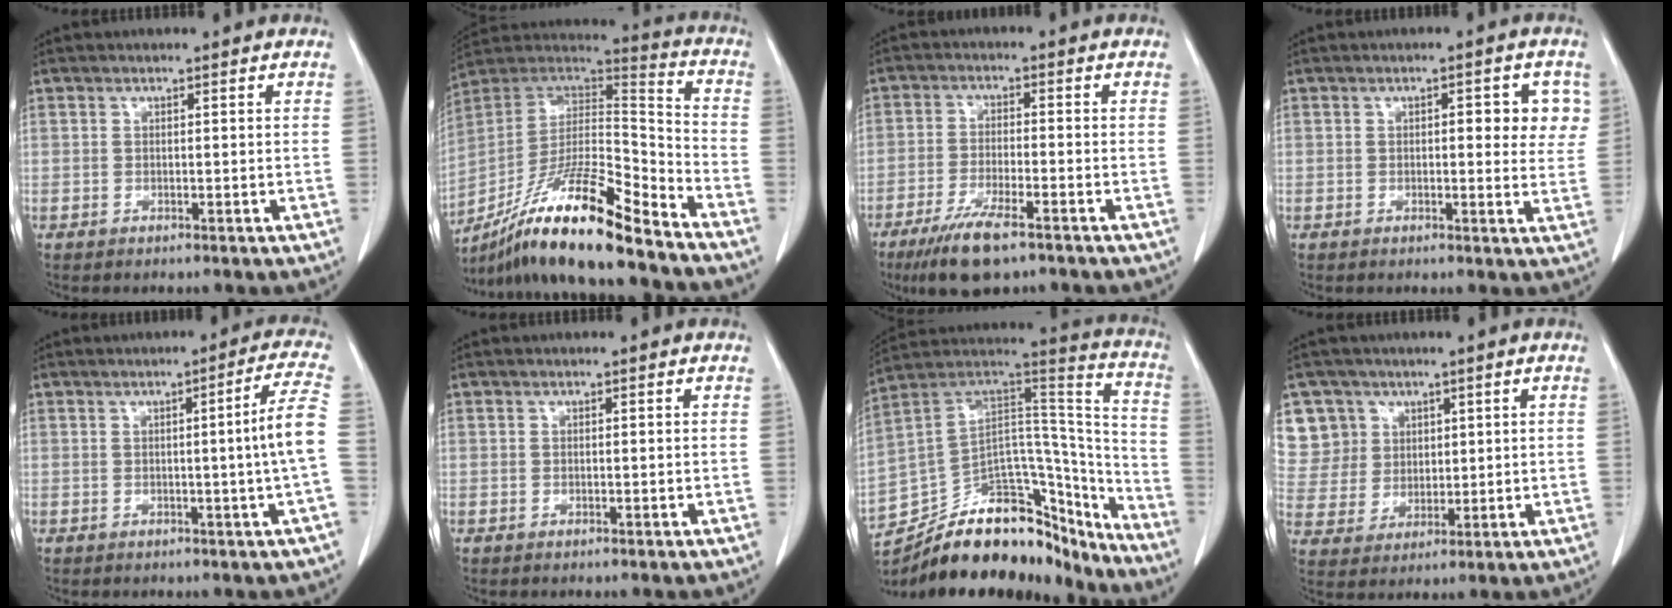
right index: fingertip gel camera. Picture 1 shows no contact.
{"total": 20.8, "force": [-16.0, 1.2, 13.3], "torque": [-0.252, -0.005, -0.295]}
{"total": 8.4, "force": [-5.7, 1.5, 6.0], "torque": [-0.112, -0.017, -0.098]}
{"total": 5.7, "force": [1.6, 2.2, 5.0], "torque": [-0.047, 0.005, 0.013]}
{"total": 6.6, "force": [-0.5, -1.7, 6.4], "torque": [-0.083, 0.001, -0.007]}
{"total": 0.0}
{"total": 28.8, "force": [-23.0, 11.4, 13.2], "torque": [-0.218, 0.042, -0.352]}
{"total": 9.8, "force": [5.1, 8.3, 0.3], "torque": [-0.013, 0.022, 0.116]}